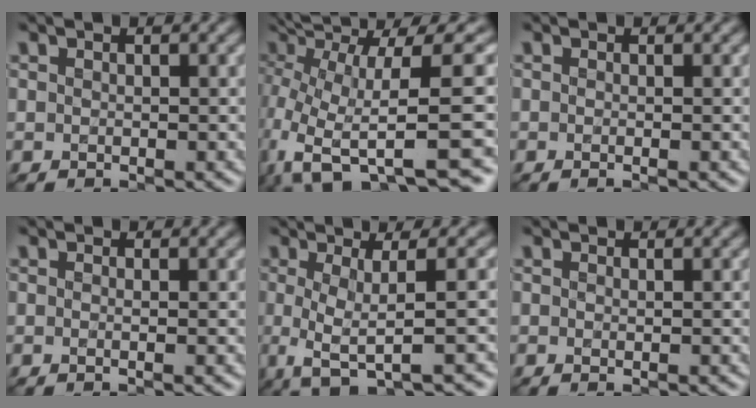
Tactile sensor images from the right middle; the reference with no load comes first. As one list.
[{"total": 11.9, "force": [0.8, 2.9, 11.5], "torque": [-0.220, 0.015, 0.037]}, {"total": 0.7, "force": [-0.1, 0.2, 0.6], "torque": [-0.012, -0.010, -0.008]}, {"total": 1.2, "force": [0.1, 0.5, 1.1], "torque": [-0.008, -0.011, -0.018]}, {"total": 5.8, "force": [-0.6, 1.3, 5.6], "torque": [-0.079, -0.001, -0.016]}, {"total": 0.6, "force": [0.1, 0.2, 0.5], "torque": [-0.013, -0.008, -0.007]}]